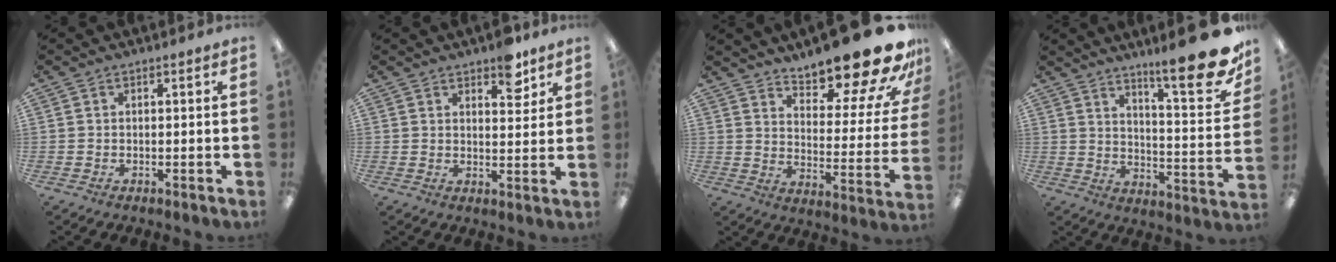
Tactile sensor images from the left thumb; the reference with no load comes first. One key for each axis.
{"total": 6.5, "fx": 4.7, "fy": 2.9, "fz": 3.5, "tx": -0.024, "ty": -0.029, "tz": 0.074}
{"total": 20.1, "fx": 16.3, "fy": 5.0, "fz": 10.6, "tx": -0.137, "ty": -0.124, "tz": 0.264}
{"total": 18.3, "fx": 12.8, "fy": 3.9, "fz": 12.4, "tx": -0.170, "ty": -0.096, "tz": 0.202}